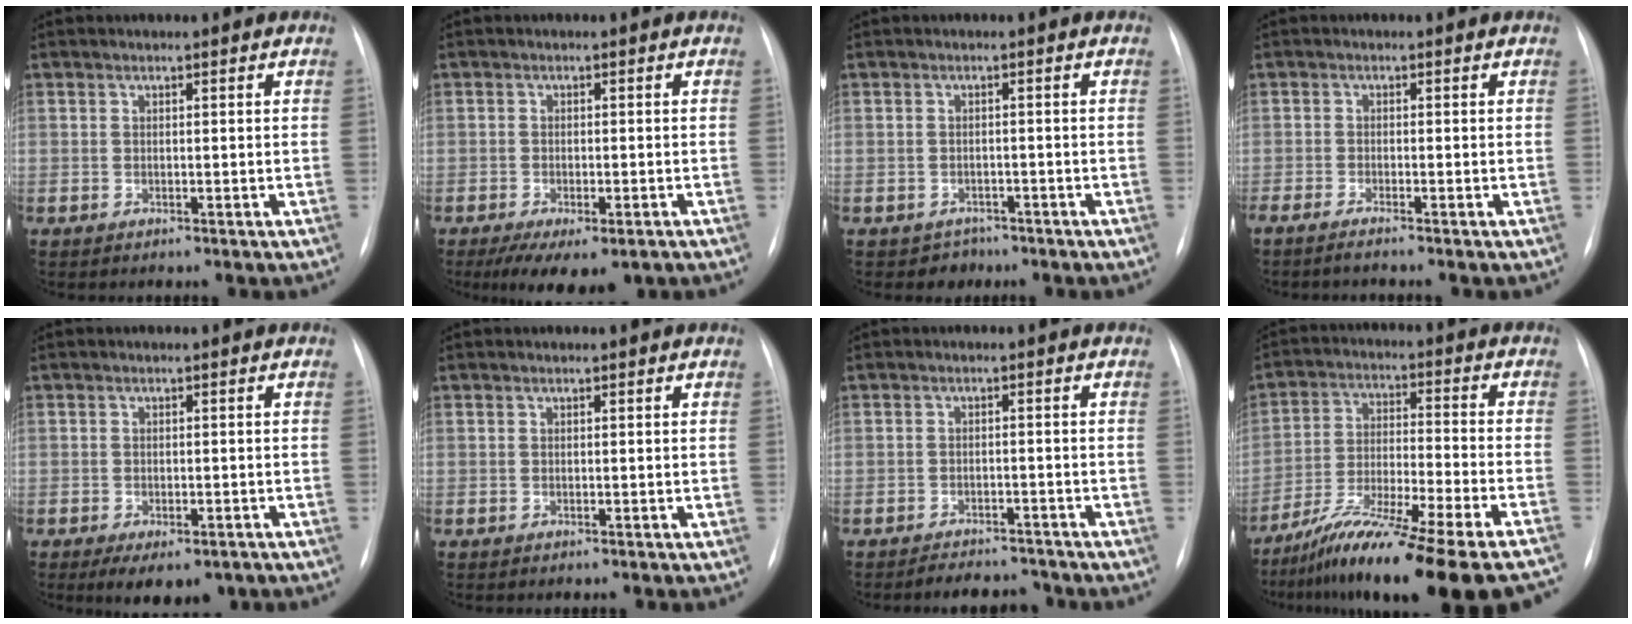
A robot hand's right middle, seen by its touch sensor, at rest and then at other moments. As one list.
[{"total": 8.0, "force": [-5.1, 3.4, 5.1], "torque": [-0.071, -0.010, -0.075]}, {"total": 2.4, "force": [-1.6, 1.7, -0.4], "torque": [0.003, 0.008, -0.023]}, {"total": 2.6, "force": [-2.2, -0.3, 1.4], "torque": [-0.013, 0.000, -0.030]}, {"total": 6.2, "force": [-4.0, 3.0, 3.6], "torque": [-0.042, -0.004, -0.052]}, {"total": 0.0}, {"total": 5.3, "force": [-5.0, 1.6, 0.7], "torque": [-0.005, 0.000, -0.070]}, {"total": 24.1, "force": [-19.7, -0.1, 13.9], "torque": [-0.174, -0.039, -0.312]}]